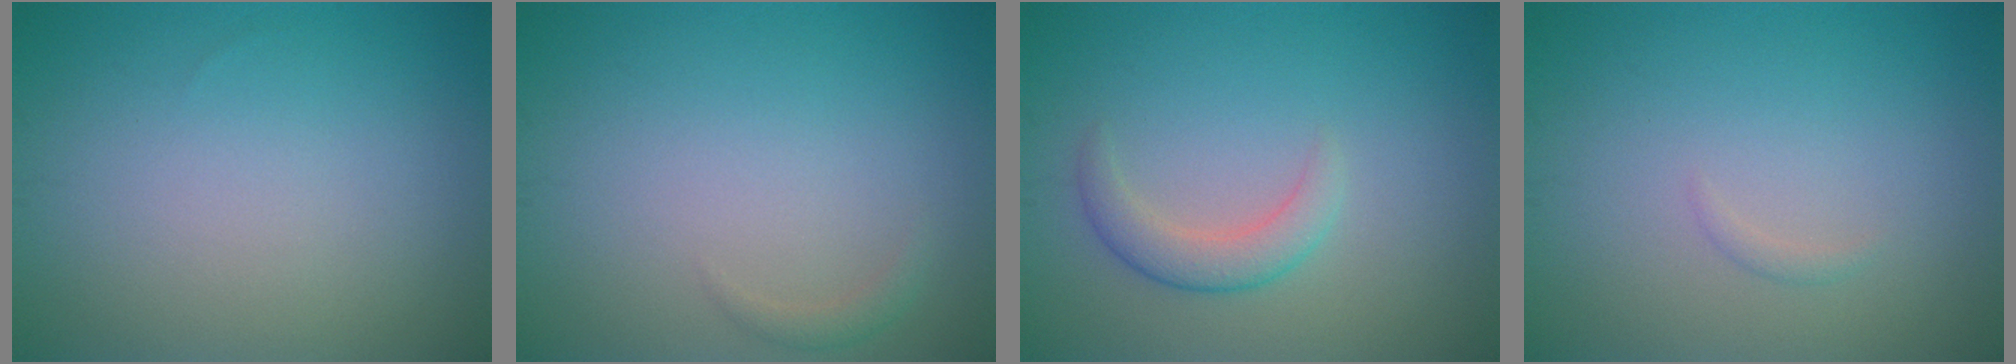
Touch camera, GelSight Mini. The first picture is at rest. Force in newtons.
{"total": 0.9, "press": 0.9, "slide": 0.1}
{"total": 2.4, "press": 2.4, "slide": 0.2}
{"total": 0.5, "press": 0.5, "slide": 0.0}